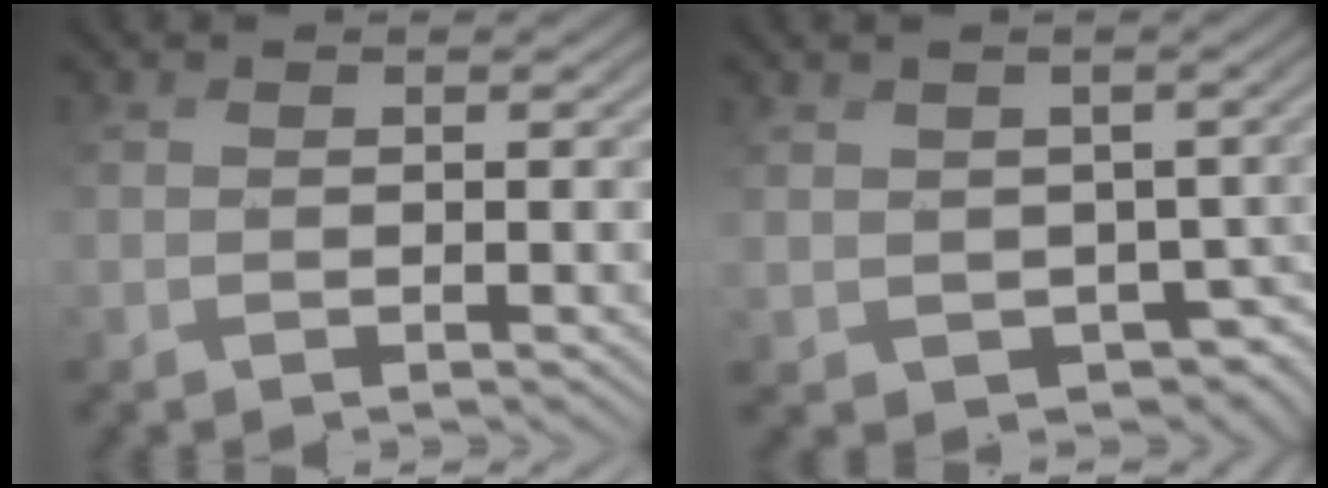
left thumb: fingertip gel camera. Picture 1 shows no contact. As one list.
[{"total": 3.3, "force": [-0.5, 3.2, 0.7], "torque": [-0.024, -0.026, 0.007]}]